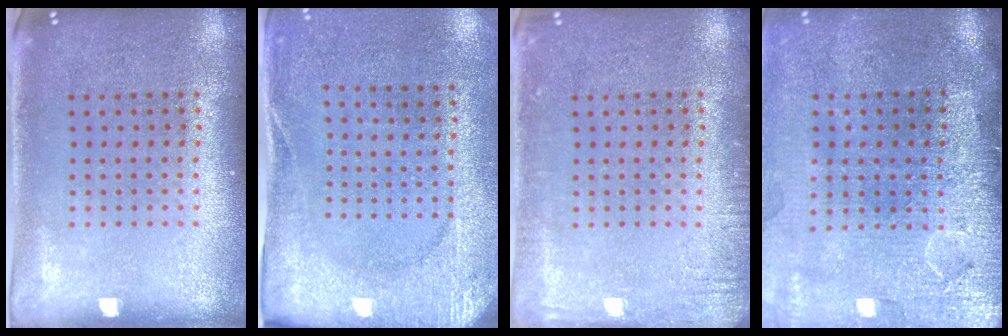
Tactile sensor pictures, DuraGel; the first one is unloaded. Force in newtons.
{"total": 2.6, "press": 2.4, "slide": 1.0}
{"total": 1.8, "press": 1.8, "slide": 0.2}
{"total": 4.4, "press": 3.6, "slide": 2.5}